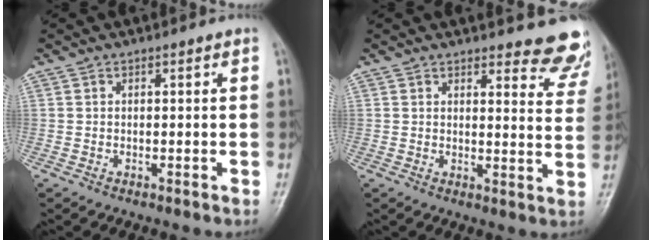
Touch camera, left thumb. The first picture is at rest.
{"total": 10.6, "force": [9.8, 2.8, 3.0], "torque": [0.008, -0.073, 0.087]}